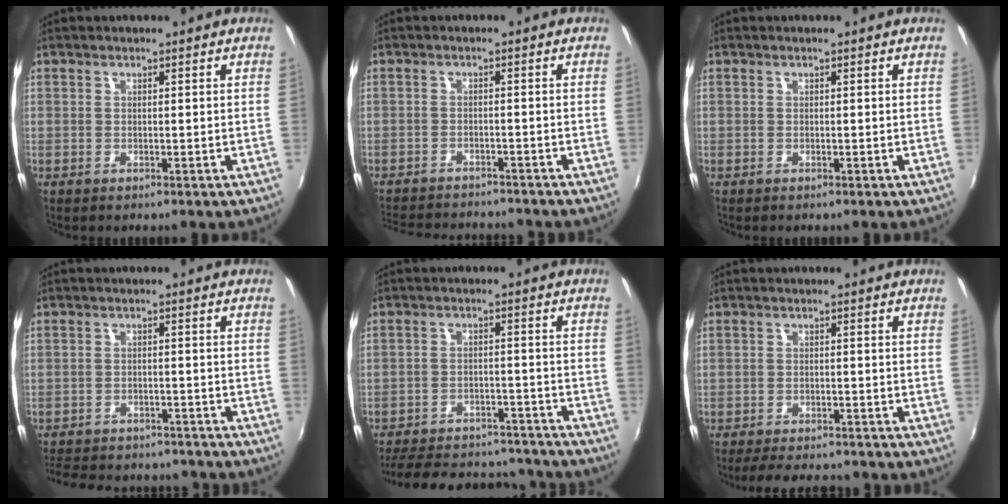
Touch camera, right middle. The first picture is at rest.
{"total": 11.6, "force": [-10.6, 2.6, 3.9], "torque": [-0.099, -0.009, -0.159]}
{"total": 0.0}
{"total": 16.8, "force": [-14.5, 5.8, 6.2], "torque": [-0.142, 0.004, -0.198]}
{"total": 23.0, "force": [-20.0, 7.5, 8.4], "torque": [-0.181, 0.018, -0.253]}
{"total": 8.5, "force": [-7.6, 2.0, 3.3], "torque": [-0.082, -0.008, -0.112]}